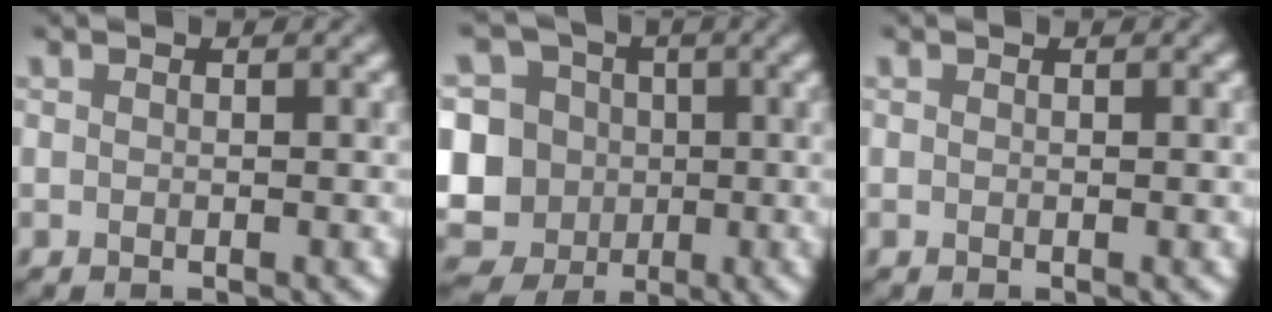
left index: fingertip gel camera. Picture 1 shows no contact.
{"total": 14.4, "force": [-1.2, 13.6, 4.6], "torque": [-0.140, 0.010, -0.045]}
{"total": 0.0}